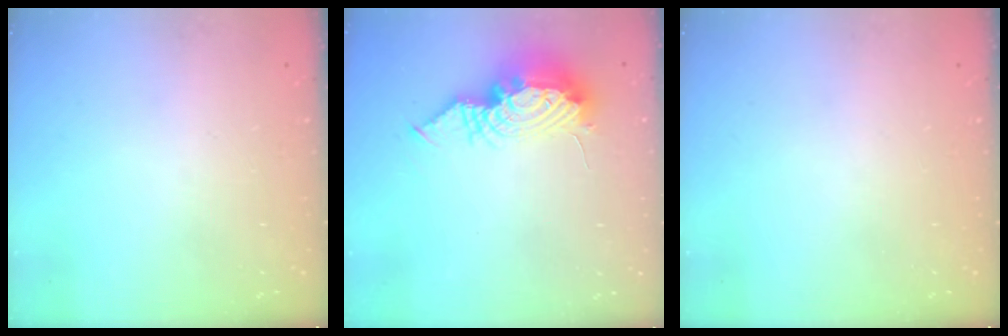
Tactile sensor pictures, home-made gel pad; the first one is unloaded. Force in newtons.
{"total": 12.6, "press": 11.7, "slide": 4.7}
{"total": 0.0}